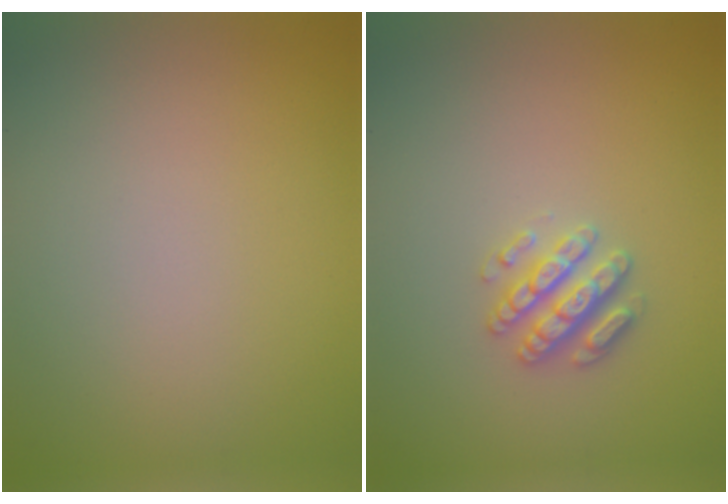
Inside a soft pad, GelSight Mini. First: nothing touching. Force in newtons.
{"total": 2.8, "press": 2.7, "slide": 0.6}